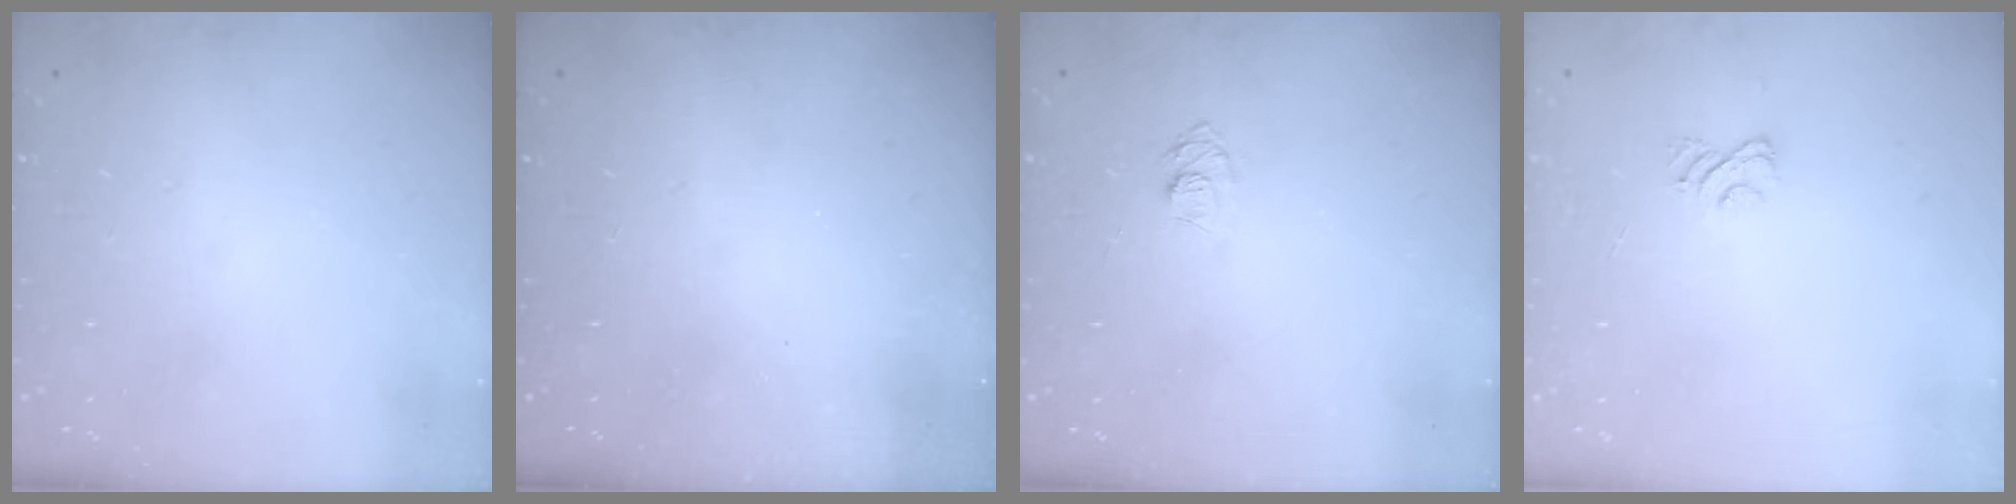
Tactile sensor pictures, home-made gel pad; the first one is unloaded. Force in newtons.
{"total": 2.3, "press": 2.2, "slide": 0.8}
{"total": 5.0, "press": 5.0, "slide": 0.5}
{"total": 3.5, "press": 3.3, "slide": 1.2}